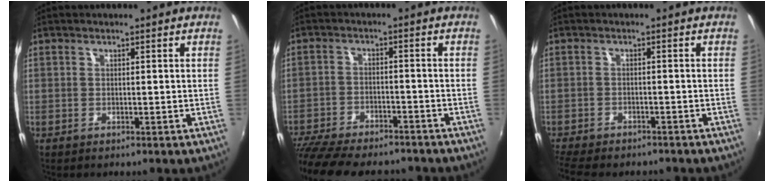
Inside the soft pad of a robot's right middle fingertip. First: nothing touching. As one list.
[{"total": 17.3, "force": [-14.6, 5.2, 7.6], "torque": [-0.174, -0.034, -0.227]}, {"total": 9.5, "force": [-8.2, 2.8, 3.7], "torque": [-0.099, -0.031, -0.131]}]